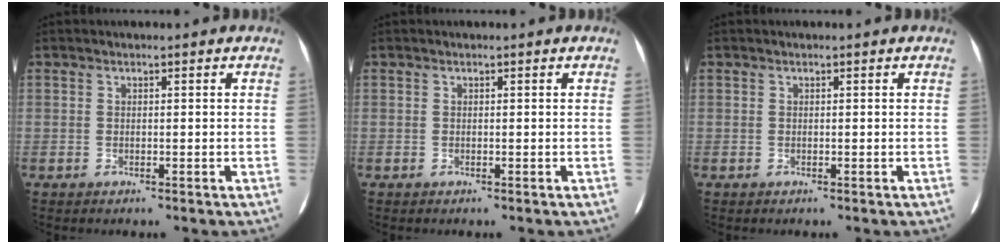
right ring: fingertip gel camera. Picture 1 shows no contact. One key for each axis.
{"total": 0.0}
{"total": 0.0}